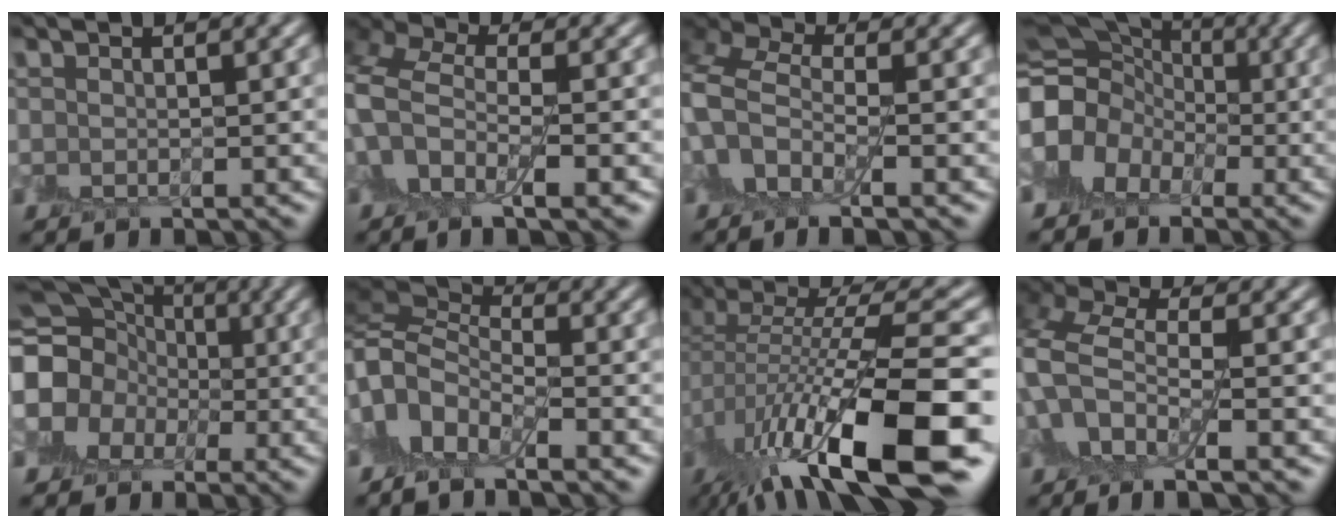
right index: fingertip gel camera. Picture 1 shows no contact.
{"total": 6.5, "force": [-1.7, 3.7, 5.0], "torque": [-0.109, -0.002, -0.042]}
{"total": 5.7, "force": [-1.5, 3.4, 4.4], "torque": [-0.101, 0.003, -0.047]}
{"total": 9.7, "force": [-2.0, 7.9, 5.1], "torque": [-0.083, 0.004, -0.060]}
{"total": 11.1, "force": [-1.1, 9.6, 5.4], "torque": [-0.107, 0.004, -0.060]}
{"total": 4.5, "force": [-1.1, 2.5, 3.6], "torque": [-0.074, 0.011, -0.047]}
{"total": 14.9, "force": [-5.4, 4.3, 13.2], "torque": [-0.241, 0.005, -0.087]}
{"total": 6.1, "force": [-0.8, 3.4, 5.0], "torque": [-0.114, 0.003, -0.032]}